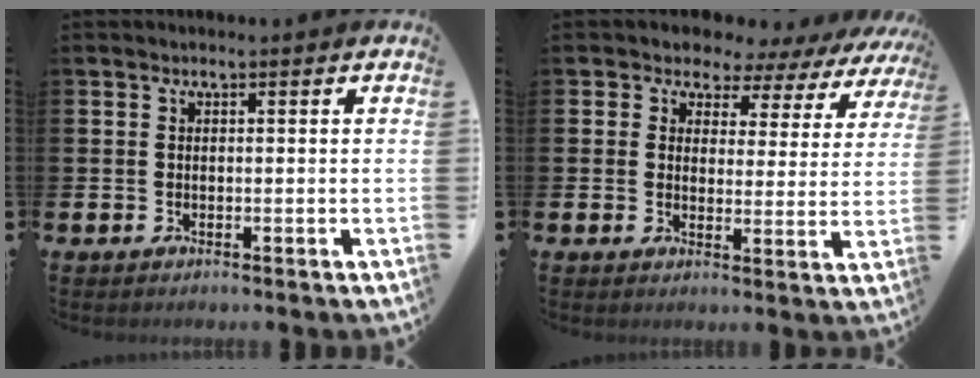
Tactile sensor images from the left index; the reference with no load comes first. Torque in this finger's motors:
{"motor_torque": [1.17, -0.97, 0.64, 0.01]}